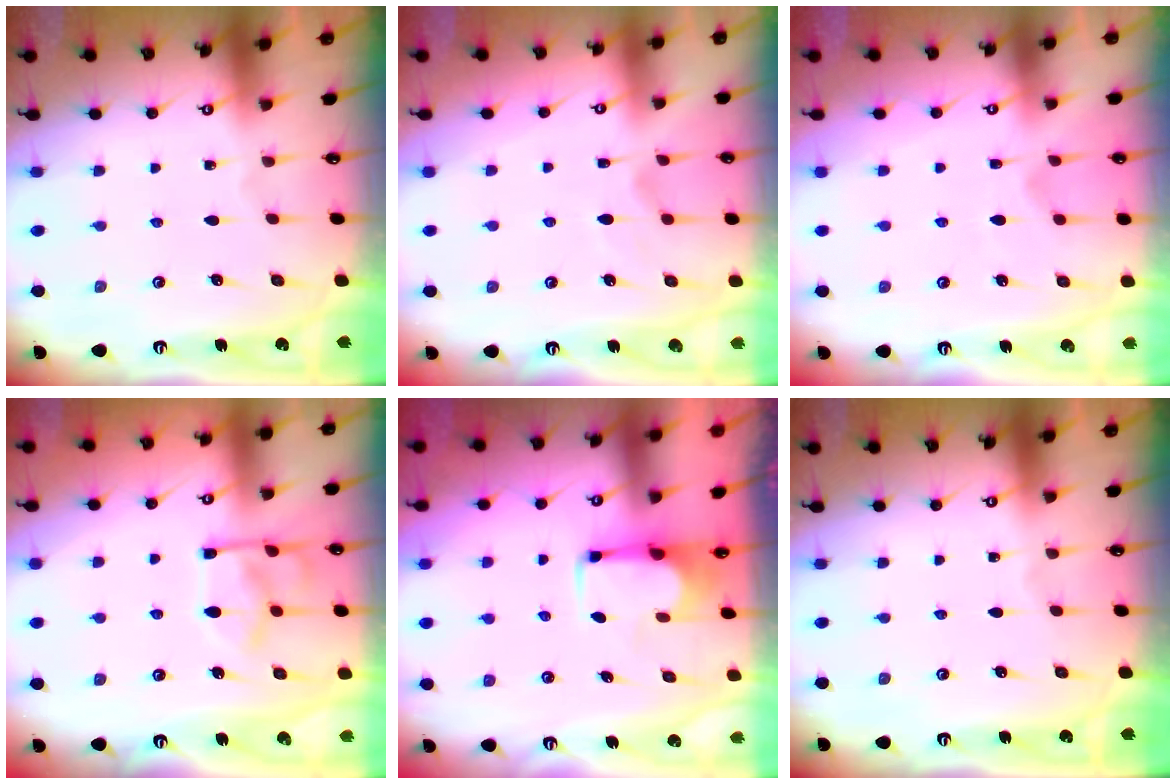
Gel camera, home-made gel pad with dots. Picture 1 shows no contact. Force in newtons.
{"total": 1.8, "press": 1.2, "slide": 1.3}
{"total": 2.2, "press": 1.9, "slide": 1.1}
{"total": 7.9, "press": 7.8, "slide": 1.5}
{"total": 1.7, "press": 1.4, "slide": 0.9}
{"total": 0.0}